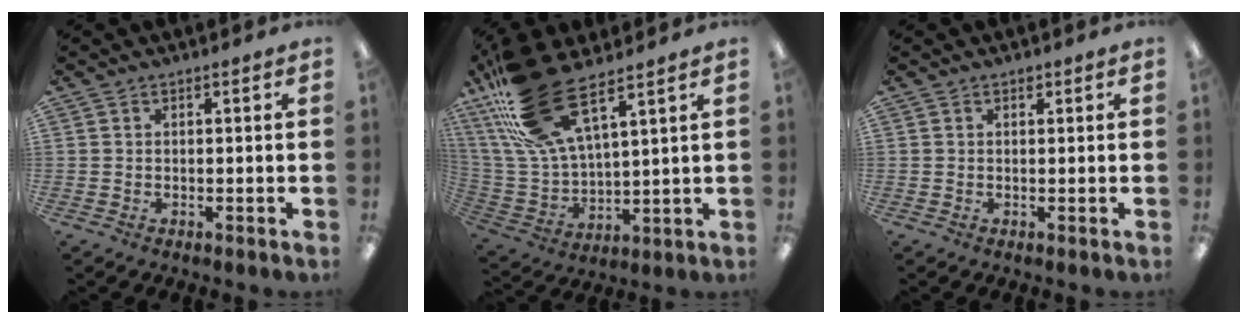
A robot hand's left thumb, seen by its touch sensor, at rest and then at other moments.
{"total": 20.8, "force": [13.9, 7.1, 13.7], "torque": [-0.293, -0.064, 0.250]}
{"total": 0.7, "force": [0.5, 0.4, 0.2], "torque": [-0.005, 0.002, 0.008]}